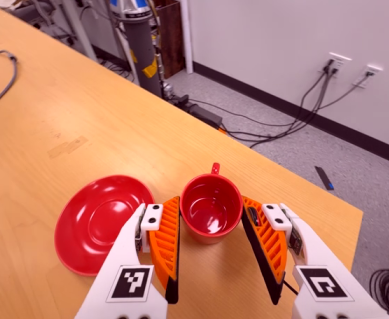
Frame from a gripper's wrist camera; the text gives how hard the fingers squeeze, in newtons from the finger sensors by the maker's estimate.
{"total": 4.2, "left": 2.2, "right": 6.2}